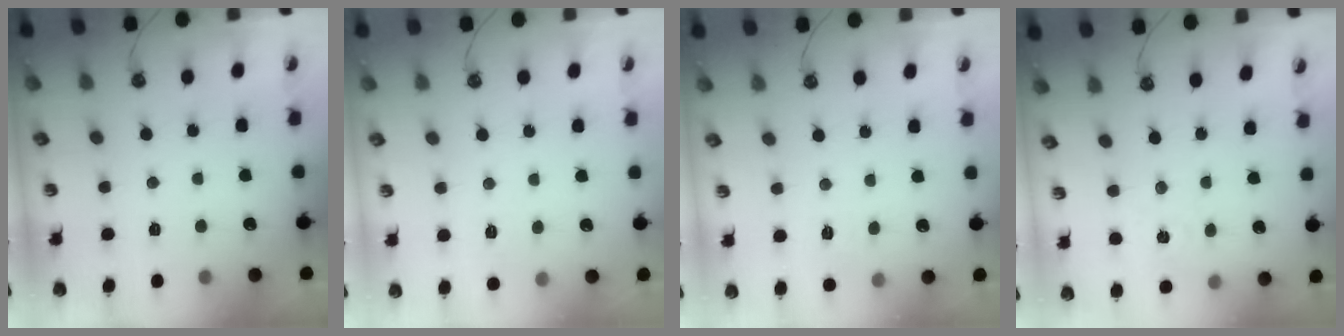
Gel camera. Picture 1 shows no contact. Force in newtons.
{"total": 3.8, "press": 3.8, "slide": 0.5}
{"total": 5.9, "press": 5.8, "slide": 0.7}
{"total": 2.1, "press": 2.1, "slide": 0.2}